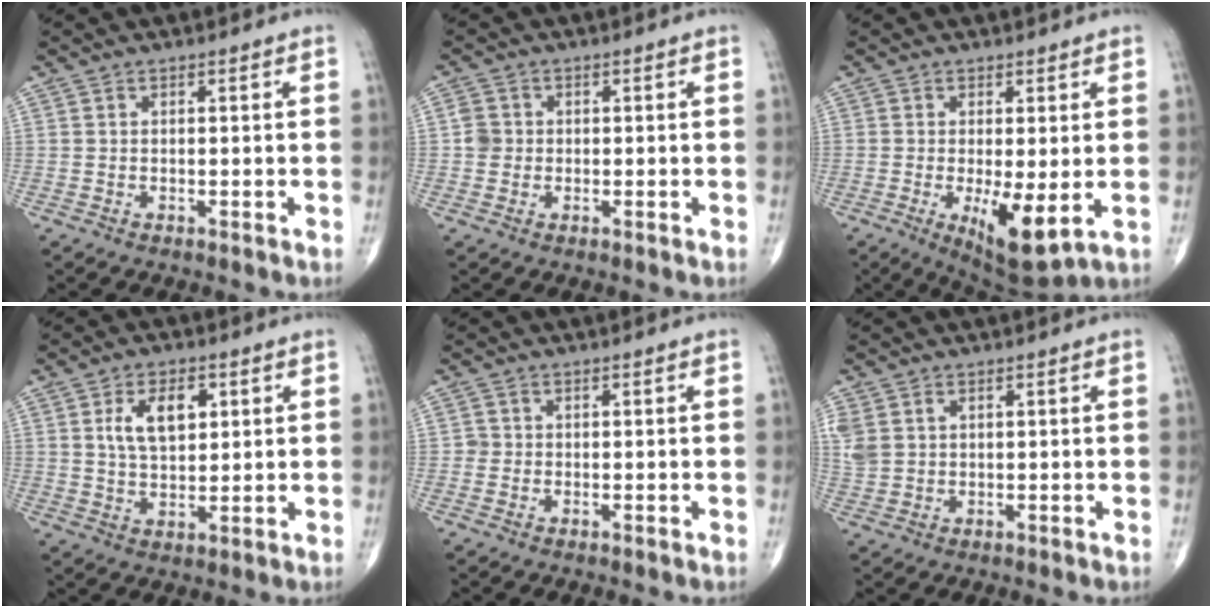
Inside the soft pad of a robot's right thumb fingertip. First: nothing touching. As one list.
[{"total": 2.8, "force": [0.0, 2.6, 0.9], "torque": [0.000, 0.005, -0.003]}, {"total": 8.8, "force": [-1.8, 2.9, 8.1], "torque": [-0.128, -0.025, -0.021]}, {"total": 8.2, "force": [2.5, 4.6, 6.4], "torque": [-0.097, -0.008, 0.047]}, {"total": 1.1, "force": [-0.1, 1.1, 0.1], "torque": [0.006, 0.004, -0.003]}, {"total": 6.6, "force": [1.9, 5.1, 3.6], "torque": [-0.101, 0.005, 0.050]}]